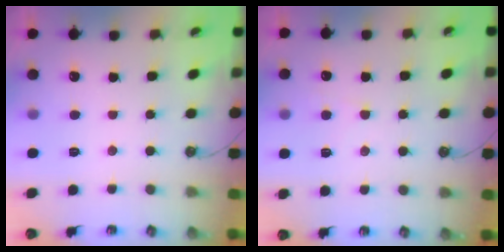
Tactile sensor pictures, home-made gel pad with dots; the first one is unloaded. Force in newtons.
{"total": 5.4, "press": 5.4, "slide": 0.5}